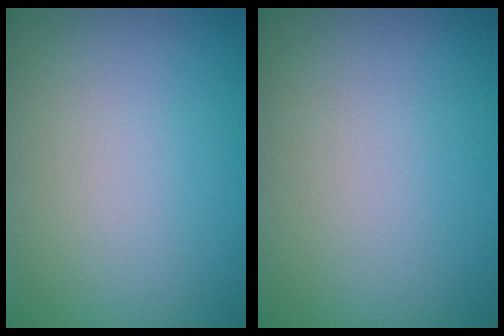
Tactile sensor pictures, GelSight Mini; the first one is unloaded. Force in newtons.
{"total": 0.0}